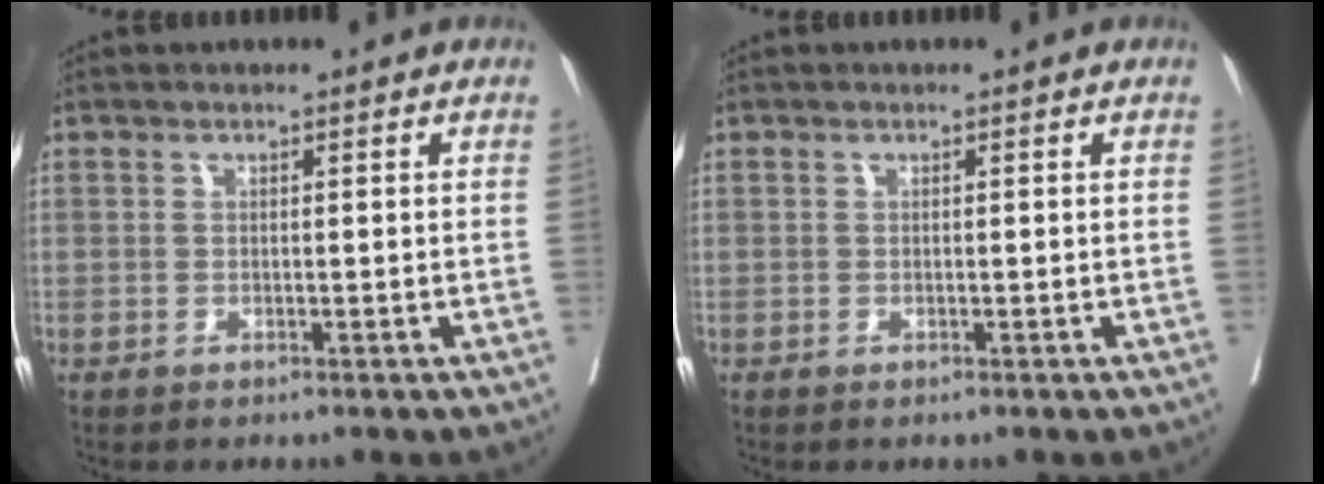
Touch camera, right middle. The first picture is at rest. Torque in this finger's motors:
{"motor_torque": [0.06, -0.03, 0.03, 0.01]}